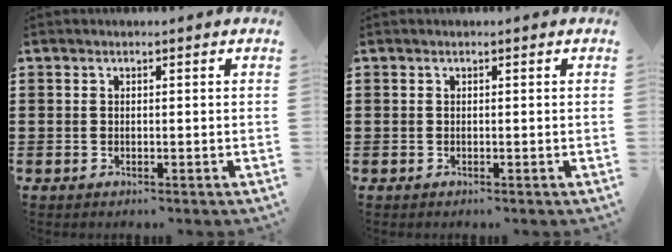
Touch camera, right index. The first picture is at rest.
{"total": 0.0}